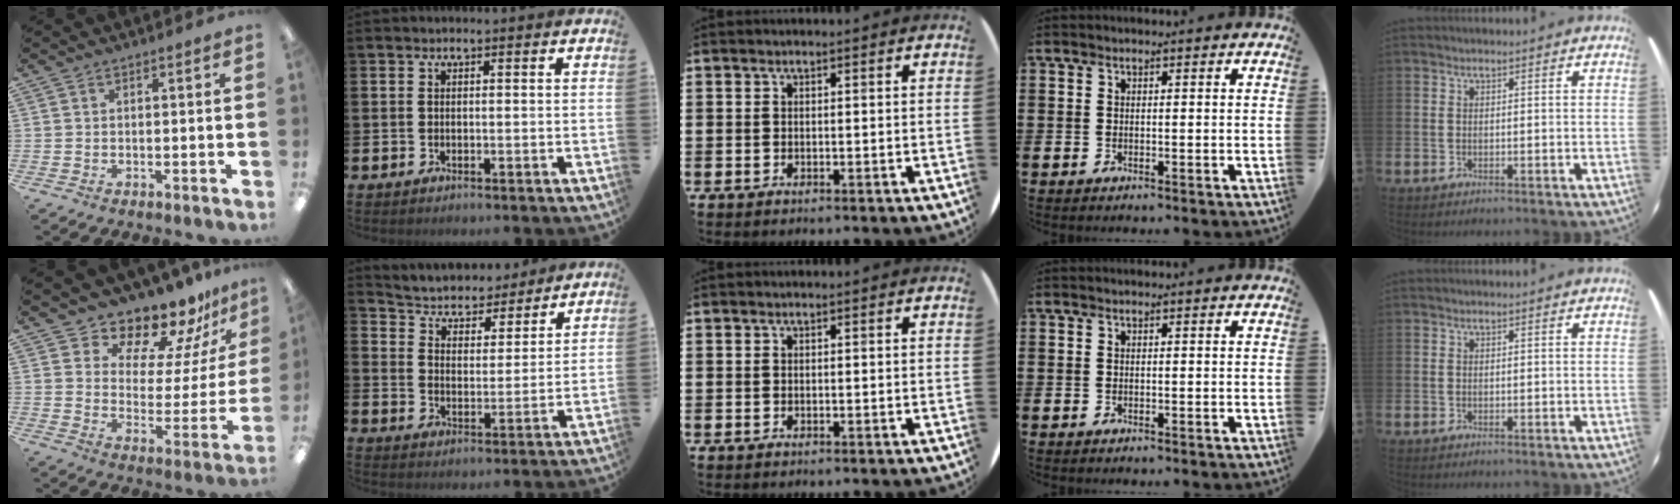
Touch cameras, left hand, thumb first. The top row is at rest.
{"thumb": {"total": 13.7, "force": [12.8, 3.9, 3.1], "torque": [-0.057, -0.119, 0.223]}, "index": {"total": 4.8, "force": [4.6, 1.6, 0.2], "torque": [-0.039, -0.039, 0.074]}}